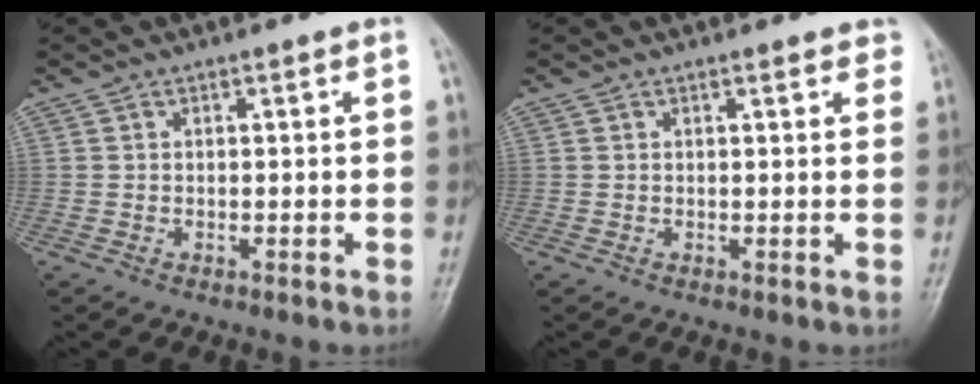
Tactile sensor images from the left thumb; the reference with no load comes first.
{"total": 2.3, "force": [1.7, 0.9, 1.3], "torque": [0.001, 0.000, 0.015]}